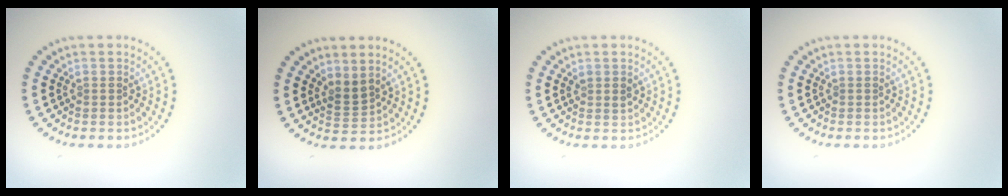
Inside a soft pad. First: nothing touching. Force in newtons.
{"total": 1.9, "press": 1.4, "slide": 1.3}
{"total": 0.8, "press": 0.8, "slide": 0.3}
{"total": 0.0}